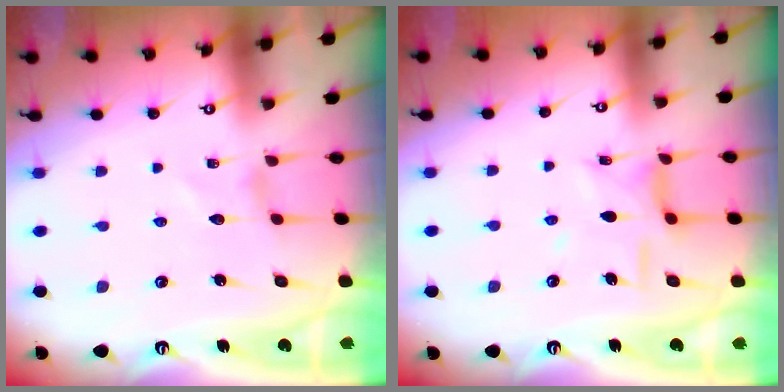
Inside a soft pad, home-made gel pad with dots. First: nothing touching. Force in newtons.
{"total": 8.7, "press": 8.6, "slide": 0.7}